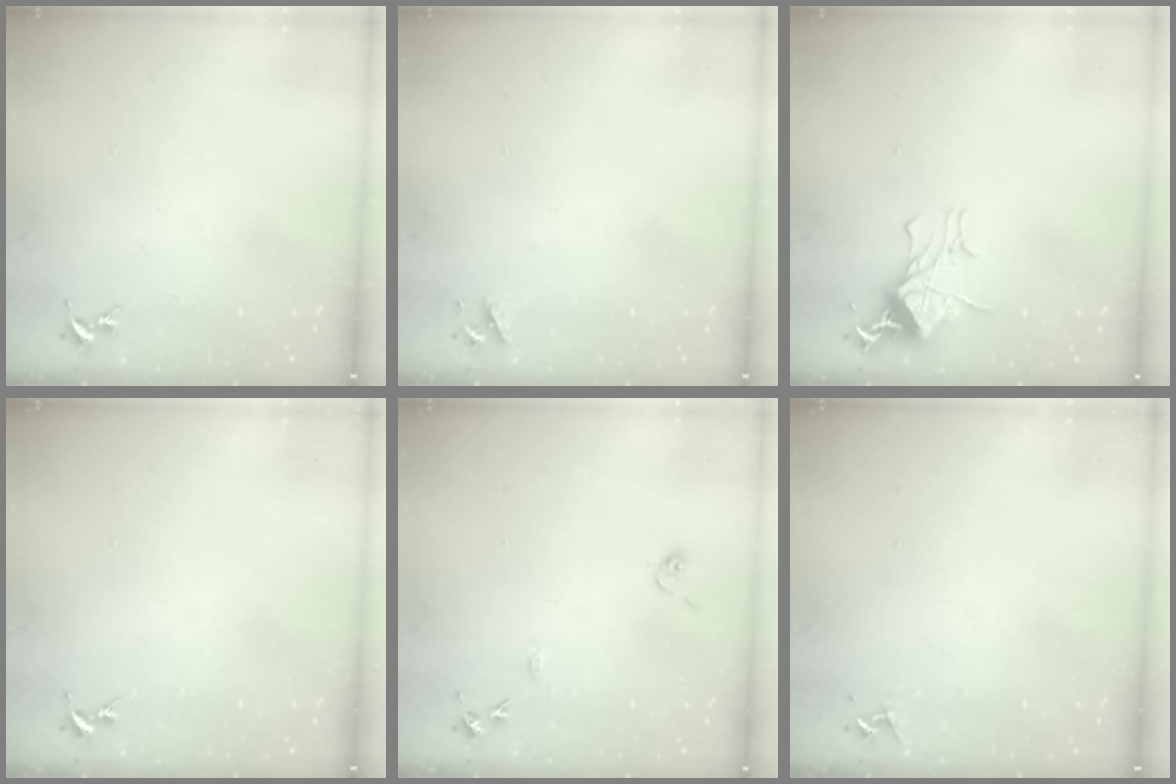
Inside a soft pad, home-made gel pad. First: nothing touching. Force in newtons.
{"total": 4.1, "press": 4.0, "slide": 0.7}
{"total": 11.3, "press": 11.3, "slide": 0.9}
{"total": 0.0}
{"total": 7.9, "press": 7.9, "slide": 0.8}
{"total": 4.2, "press": 4.2, "slide": 0.5}